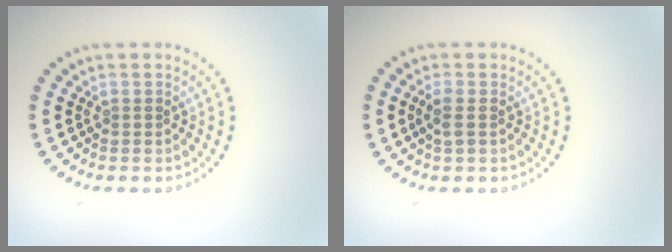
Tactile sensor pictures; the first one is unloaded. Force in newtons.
{"total": 1.4, "press": 1.3, "slide": 0.3}